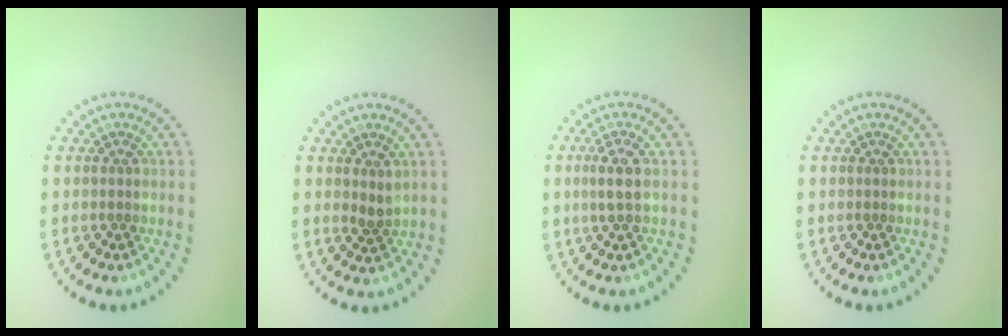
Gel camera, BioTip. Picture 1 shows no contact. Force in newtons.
{"total": 1.2, "press": 1.0, "slide": 0.7}
{"total": 2.1, "press": 1.6, "slide": 1.3}
{"total": 0.0}